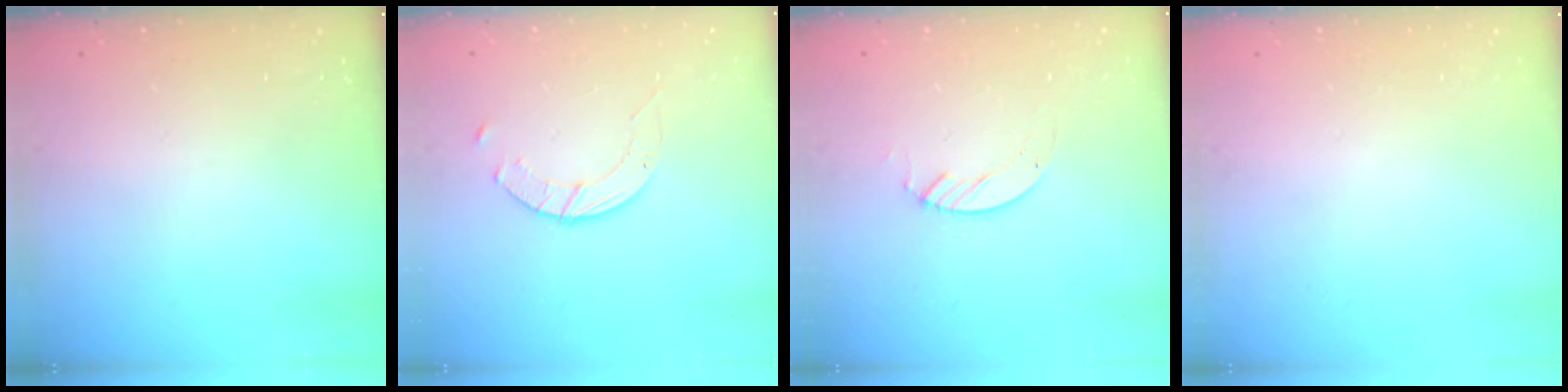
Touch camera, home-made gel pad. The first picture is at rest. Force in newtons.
{"total": 5.1, "press": 5.1, "slide": 0.6}
{"total": 2.1, "press": 2.1, "slide": 0.2}
{"total": 0.0}